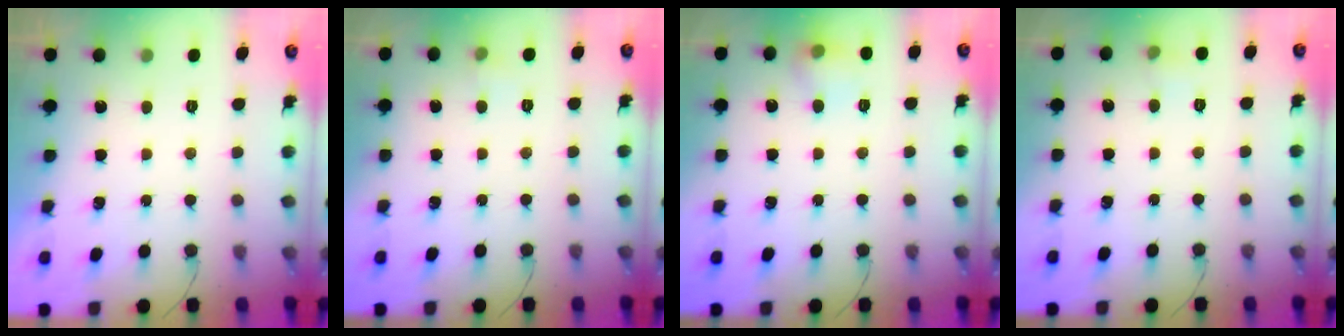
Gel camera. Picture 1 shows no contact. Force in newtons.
{"total": 3.2, "press": 3.0, "slide": 1.2}
{"total": 7.6, "press": 7.5, "slide": 1.4}
{"total": 4.0, "press": 3.8, "slide": 1.2}